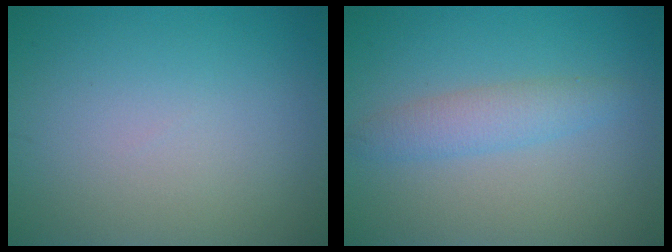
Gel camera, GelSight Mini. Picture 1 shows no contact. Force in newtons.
{"total": 2.5, "press": 2.5, "slide": 0.1}